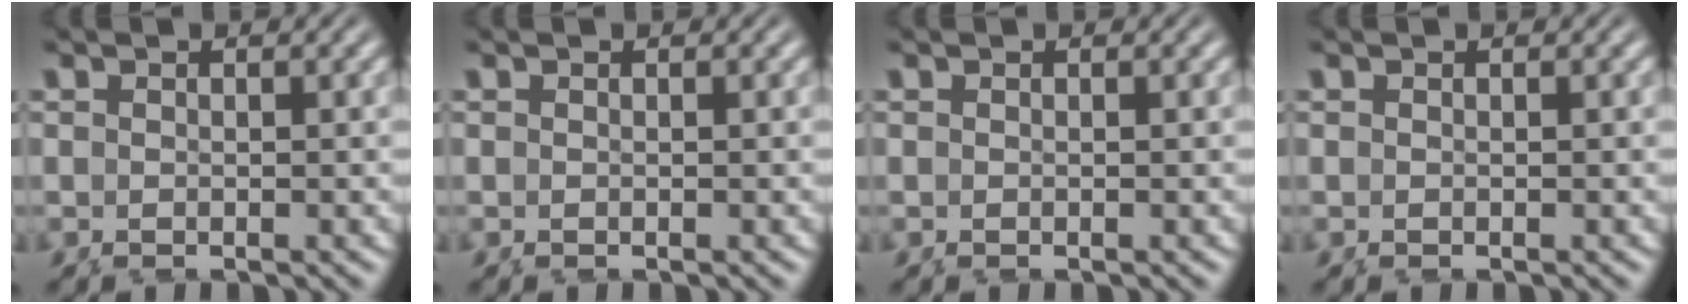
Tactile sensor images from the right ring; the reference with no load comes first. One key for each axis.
{"total": 0.0}
{"total": 0.0}
{"total": 0.0}